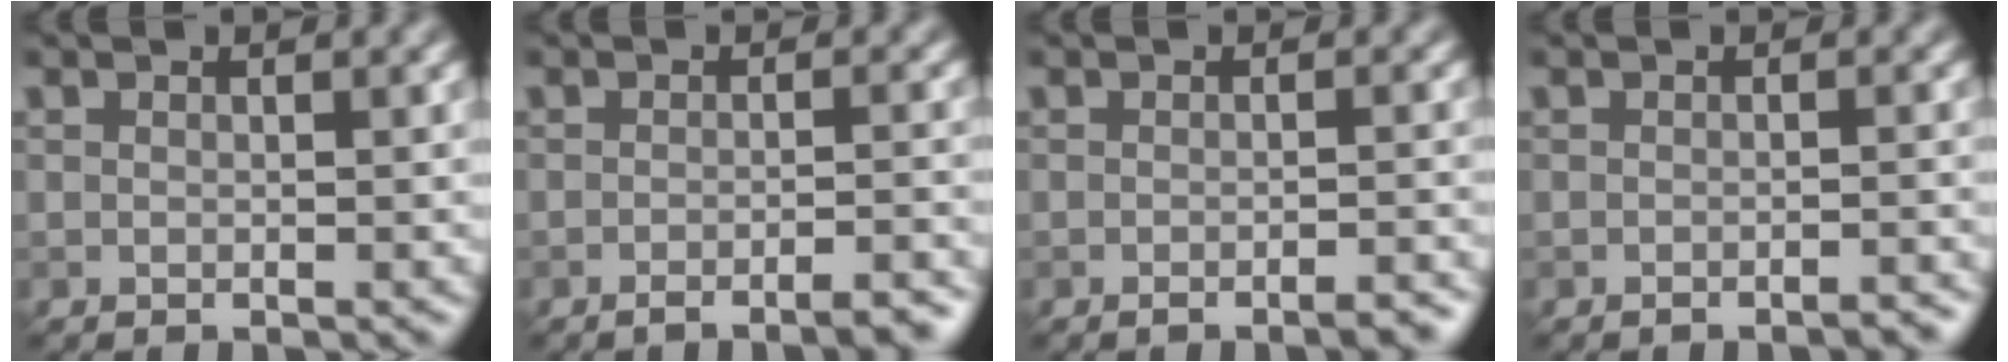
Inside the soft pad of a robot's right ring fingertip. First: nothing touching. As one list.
[{"total": 3.5, "force": [-2.6, 0.7, 2.2], "torque": [-0.025, 0.008, -0.042]}, {"total": 2.3, "force": [-1.6, 0.5, 1.6], "torque": [-0.011, 0.003, -0.026]}, {"total": 1.6, "force": [-1.4, 0.3, 0.8], "torque": [-0.001, 0.005, -0.018]}]